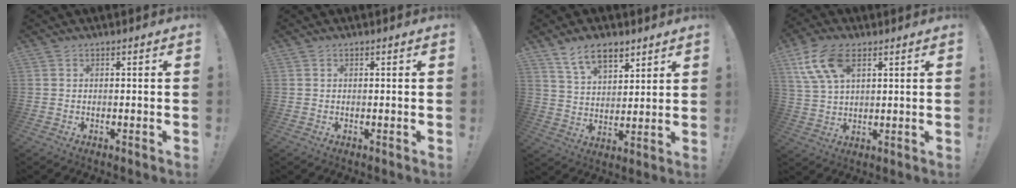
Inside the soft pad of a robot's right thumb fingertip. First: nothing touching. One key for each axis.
{"total": 0.0}
{"total": 10.7, "fx": 7.2, "fy": 5.6, "fz": 5.6, "tx": -0.092, "ty": -0.032, "tz": 0.135}
{"total": 11.7, "fx": 5.6, "fy": 6.2, "fz": 8.3, "tx": -0.160, "ty": -0.012, "tz": 0.106}